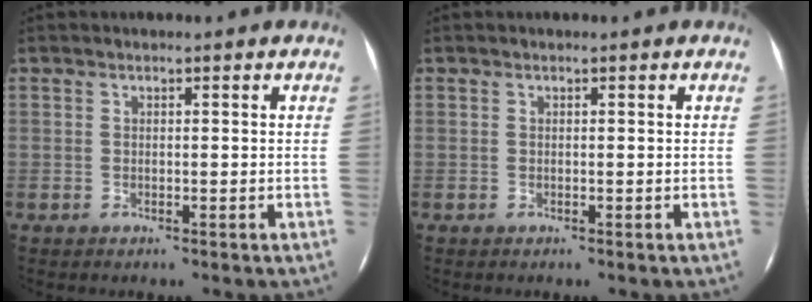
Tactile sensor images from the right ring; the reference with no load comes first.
{"total": 0.0}